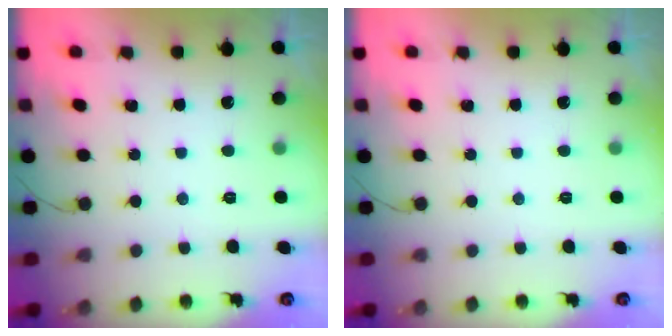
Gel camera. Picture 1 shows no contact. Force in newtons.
{"total": 0.0}